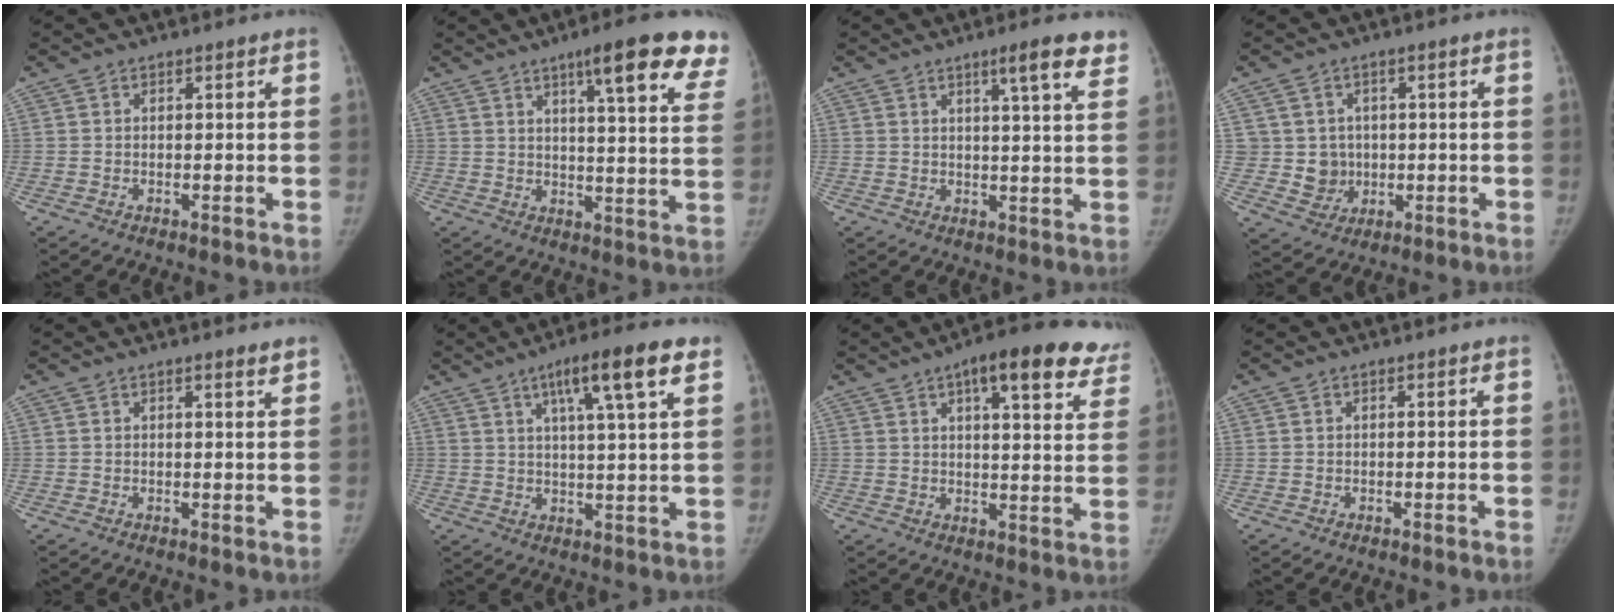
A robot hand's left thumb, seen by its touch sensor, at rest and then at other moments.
{"total": 17.7, "force": [11.1, 3.2, 13.3], "torque": [-0.147, -0.042, 0.135]}
{"total": 7.5, "force": [4.8, 0.6, 5.7], "torque": [-0.070, -0.024, 0.064]}
{"total": 5.8, "force": [0.5, 5.7, 1.0], "torque": [0.015, 0.004, 0.014]}
{"total": 1.3, "force": [1.1, 0.0, 0.7], "torque": [-0.006, -0.010, 0.015]}
{"total": 11.3, "force": [5.9, 1.3, 9.6], "torque": [-0.150, -0.012, 0.088]}
{"total": 18.0, "force": [11.5, 5.7, 12.6], "torque": [-0.129, -0.026, 0.136]}
{"total": 0.0}